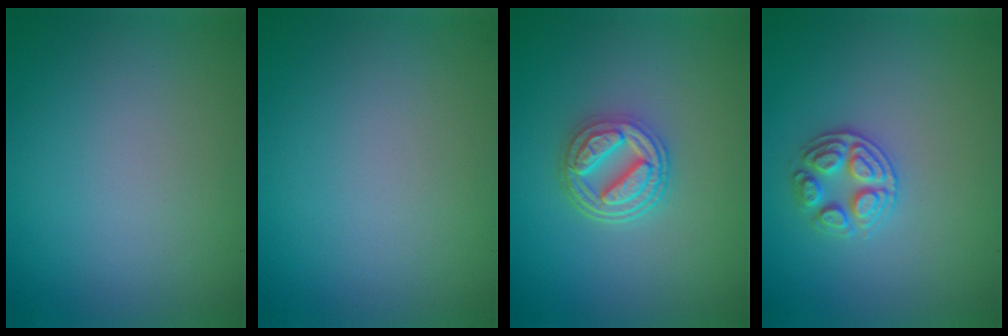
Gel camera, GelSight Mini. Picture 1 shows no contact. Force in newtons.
{"total": 0.0}
{"total": 4.7, "press": 3.7, "slide": 2.9}
{"total": 2.6, "press": 2.6, "slide": 0.6}